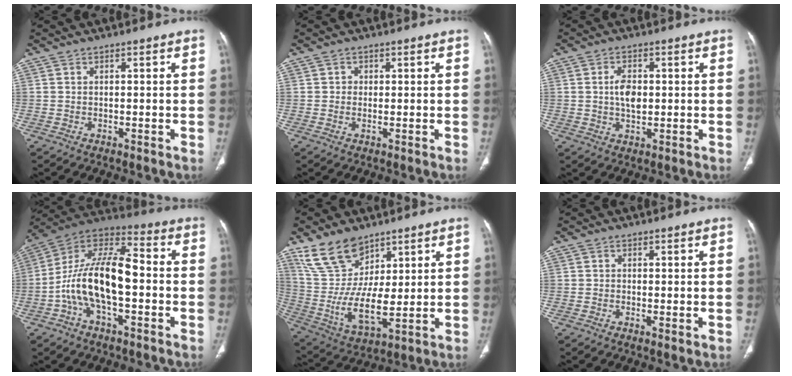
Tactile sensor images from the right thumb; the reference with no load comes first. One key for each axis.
{"total": 1.2, "fx": 0.2, "fy": 1.1, "fz": 0.4, "tx": -0.001, "ty": 0.002, "tz": 0.002}
{"total": 4.8, "fx": 0.4, "fy": 2.8, "fz": 3.9, "tx": -0.066, "ty": 0.001, "tz": 0.007}
{"total": 17.2, "fx": -3.0, "fy": 8.2, "fz": 14.8, "tx": -0.266, "ty": 0.051, "tz": -0.059}
{"total": 15.1, "fx": 9.1, "fy": 8.2, "fz": 8.8, "tx": -0.141, "ty": -0.044, "tz": 0.197}
{"total": 0.9, "fx": -0.2, "fy": 0.3, "fz": 0.8, "tx": -0.016, "ty": -0.004, "tz": -0.004}